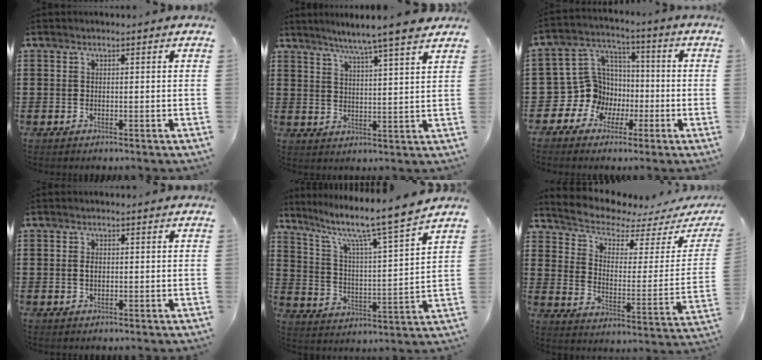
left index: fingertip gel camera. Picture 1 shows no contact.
{"total": 5.5, "force": [4.7, -1.2, 2.7], "torque": [-0.068, -0.027, 0.077]}
{"total": 10.3, "force": [-1.9, 9.9, 2.2], "torque": [-0.104, -0.001, -0.029]}
{"total": 1.4, "force": [0.1, 0.7, 1.2], "torque": [-0.026, 0.004, 0.001]}
{"total": 8.5, "force": [6.9, -0.2, 5.1], "torque": [-0.120, -0.054, 0.102]}
{"total": 4.9, "force": [4.2, 1.2, 2.2], "torque": [-0.067, -0.036, 0.068]}